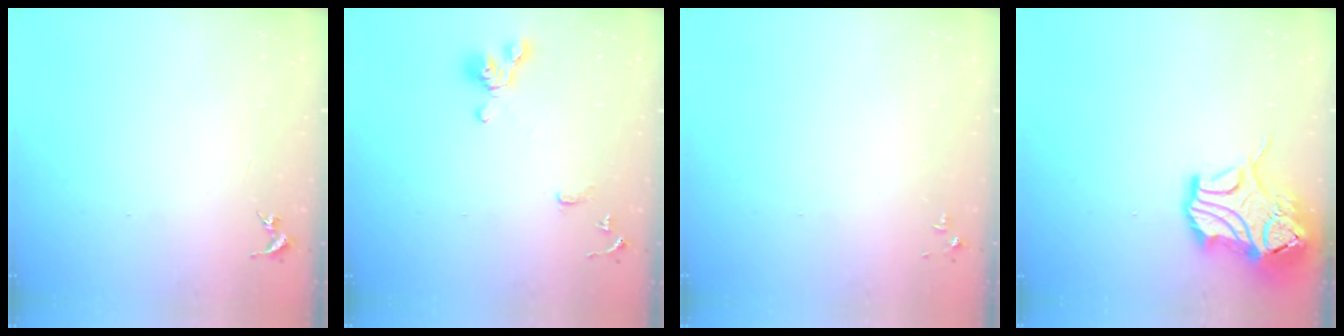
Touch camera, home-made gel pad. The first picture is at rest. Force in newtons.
{"total": 11.3, "press": 11.2, "slide": 1.3}
{"total": 2.8, "press": 2.8, "slide": 0.4}
{"total": 15.7, "press": 15.6, "slide": 2.3}